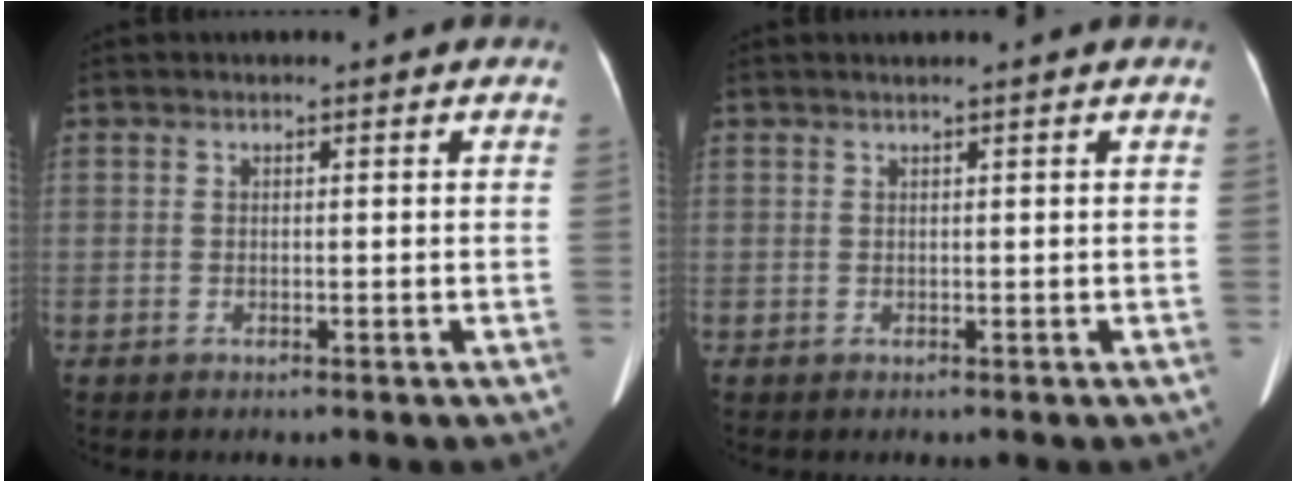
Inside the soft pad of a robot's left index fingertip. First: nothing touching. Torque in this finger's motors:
{"motor_torque": [-2.14, 0.00, -1.06, -0.13]}